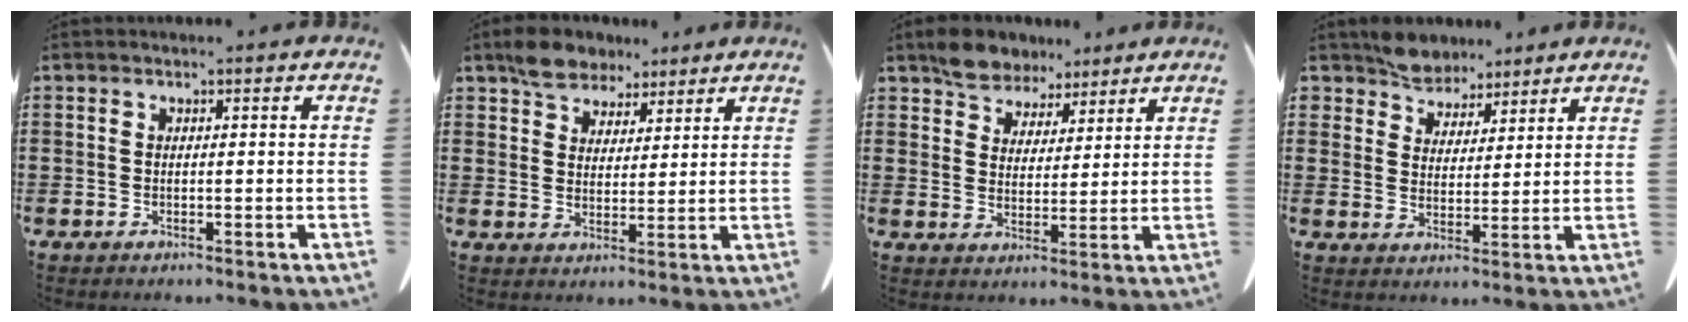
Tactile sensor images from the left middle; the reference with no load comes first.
{"total": 5.7, "force": [4.6, 3.1, 1.1], "torque": [-0.043, 0.003, 0.089]}
{"total": 5.7, "force": [5.0, 2.7, 0.8], "torque": [-0.039, -0.006, 0.096]}
{"total": 5.4, "force": [5.0, 1.9, 0.0], "torque": [-0.025, -0.014, 0.095]}